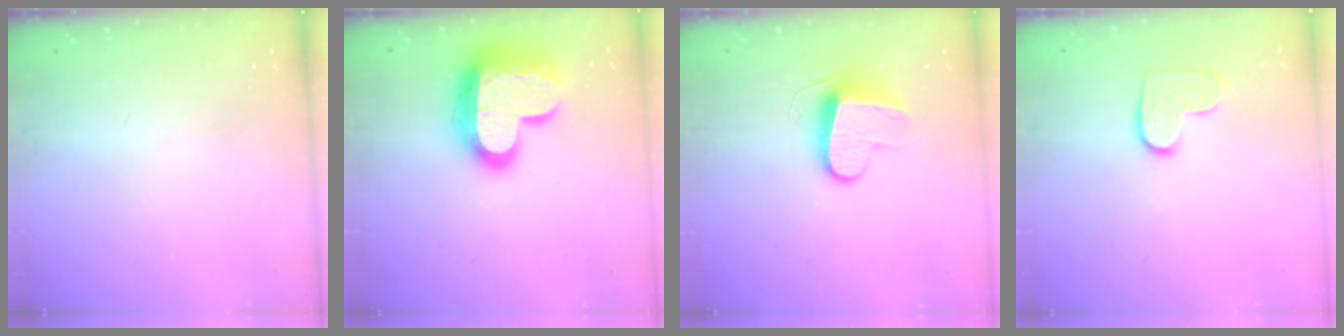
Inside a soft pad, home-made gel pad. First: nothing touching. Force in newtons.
{"total": 19.1, "press": 19.0, "slide": 1.5}
{"total": 8.8, "press": 8.8, "slide": 0.2}
{"total": 8.4, "press": 8.4, "slide": 0.4}